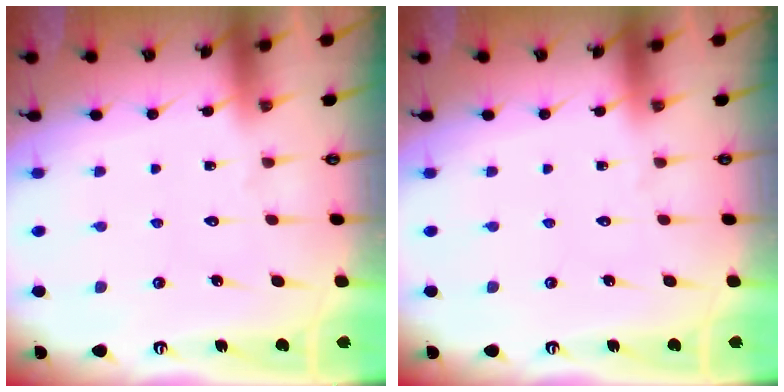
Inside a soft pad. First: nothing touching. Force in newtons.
{"total": 0.0}